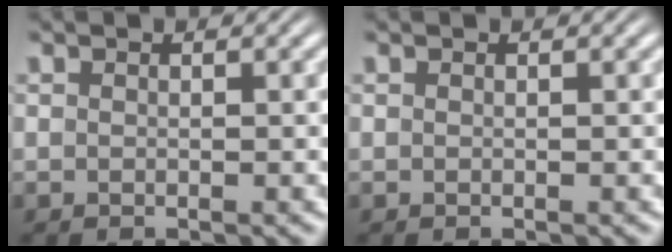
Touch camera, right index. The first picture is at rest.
{"total": 0.0}